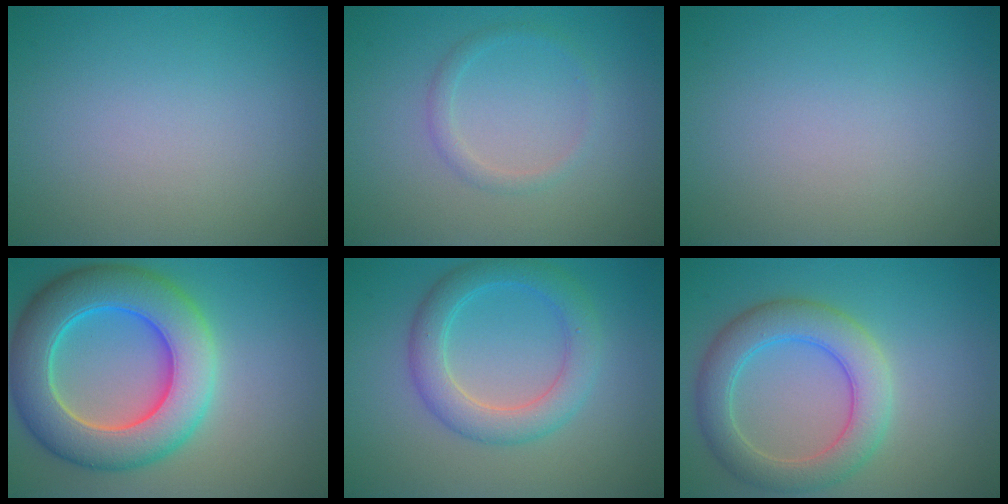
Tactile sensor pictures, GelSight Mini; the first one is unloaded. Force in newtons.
{"total": 1.3, "press": 1.3, "slide": 0.1}
{"total": 0.0}
{"total": 10.1, "press": 10.1, "slide": 0.3}
{"total": 4.3, "press": 4.3, "slide": 0.1}
{"total": 5.4, "press": 5.4, "slide": 0.3}